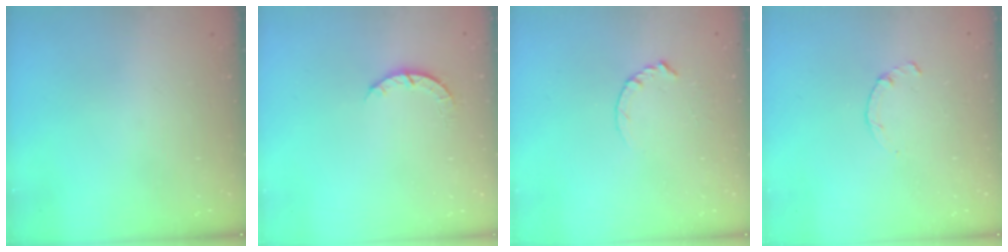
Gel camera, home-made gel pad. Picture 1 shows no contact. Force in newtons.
{"total": 3.2, "press": 3.2, "slide": 0.4}
{"total": 2.8, "press": 2.8, "slide": 0.4}
{"total": 0.9, "press": 0.8, "slide": 0.3}